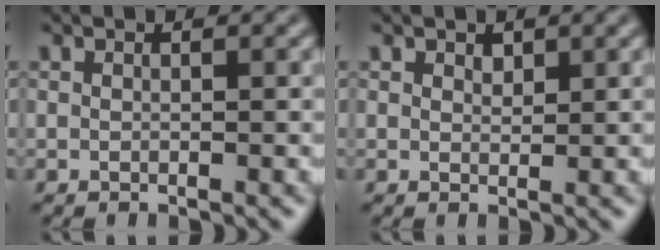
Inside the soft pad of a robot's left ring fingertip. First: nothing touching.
{"total": 0.9, "force": [0.7, 0.5, 0.3], "torque": [-0.005, -0.001, 0.012]}